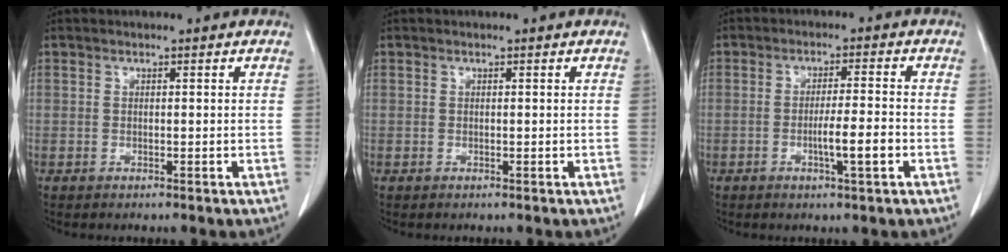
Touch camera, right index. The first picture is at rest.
{"total": 0.0}
{"total": 5.0, "force": [-1.6, 0.0, 4.7], "torque": [-0.077, -0.003, -0.025]}